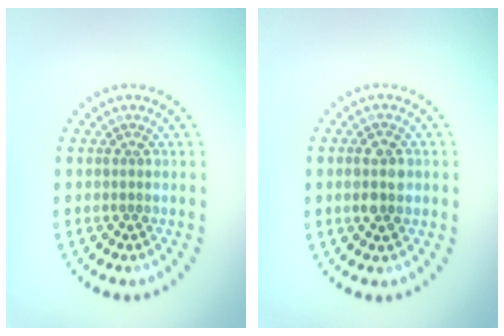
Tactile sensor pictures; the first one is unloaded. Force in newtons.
{"total": 2.9, "press": 2.9, "slide": 0.1}